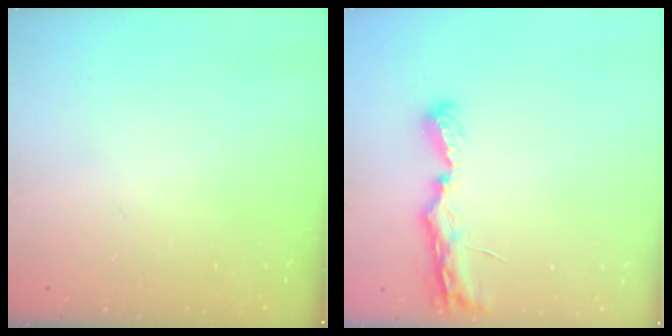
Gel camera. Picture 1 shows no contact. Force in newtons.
{"total": 7.5, "press": 7.5, "slide": 0.4}